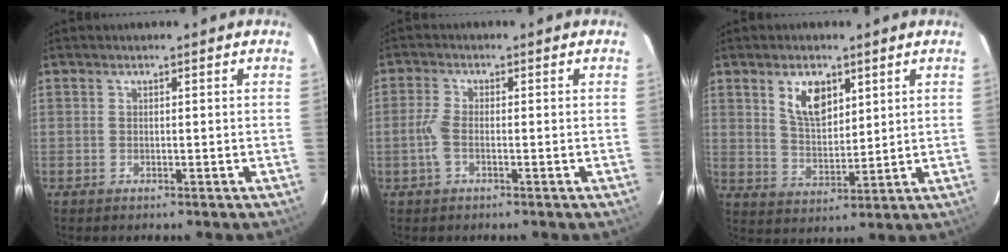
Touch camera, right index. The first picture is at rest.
{"total": 3.2, "force": [-1.1, 1.3, 2.7], "torque": [-0.069, 0.003, -0.023]}
{"total": 7.7, "force": [3.8, 4.1, 5.3], "torque": [-0.093, 0.005, 0.078]}